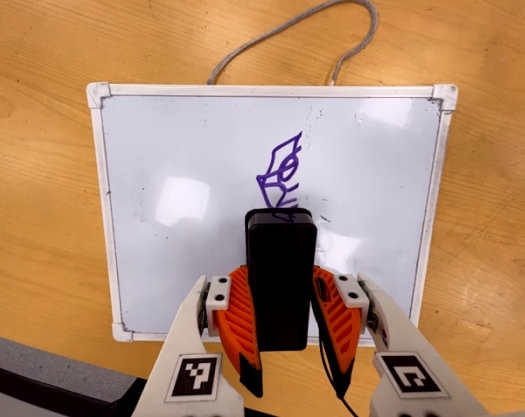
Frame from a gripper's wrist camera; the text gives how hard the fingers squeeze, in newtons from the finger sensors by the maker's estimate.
{"total": 6.6, "left": 5.8, "right": 7.3}